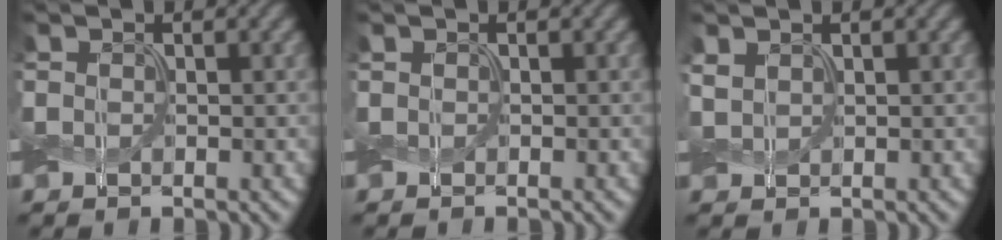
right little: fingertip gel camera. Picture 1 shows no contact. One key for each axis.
{"total": 0.0}
{"total": 1.0, "fx": 0.6, "fy": 0.6, "fz": 0.5, "tx": -0.016, "ty": 0.002, "tz": 0.012}